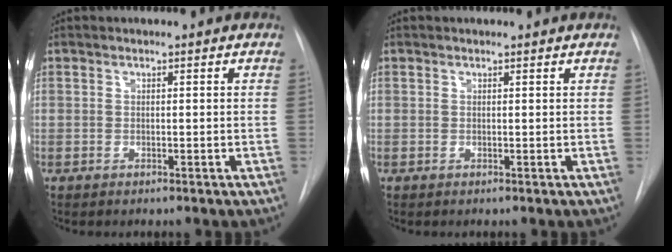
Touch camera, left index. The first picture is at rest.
{"total": 0.6, "force": [0.6, 0.1, -0.1], "torque": [-0.004, 0.003, 0.007]}